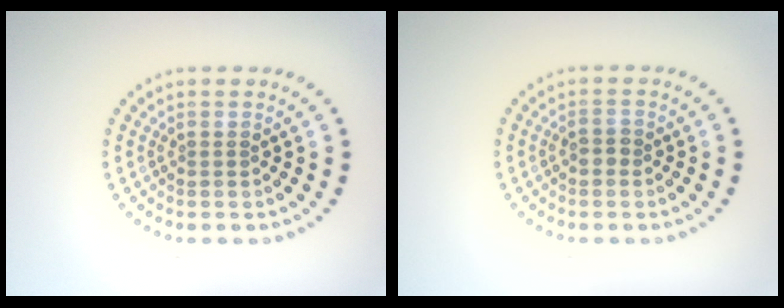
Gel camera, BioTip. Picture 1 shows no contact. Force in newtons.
{"total": 1.2, "press": 1.1, "slide": 0.4}